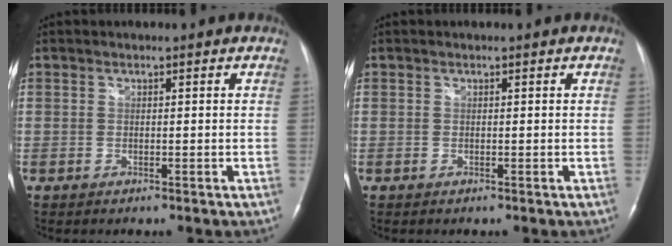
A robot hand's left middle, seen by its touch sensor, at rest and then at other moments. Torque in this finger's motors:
{"motor_torque": [0.07, 0.02, 0.09, 0.01]}